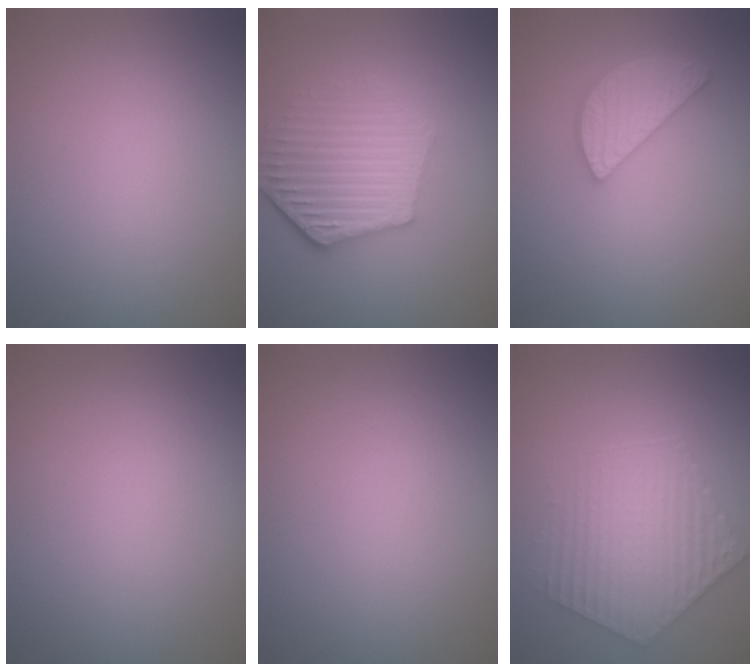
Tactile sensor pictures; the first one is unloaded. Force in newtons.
{"total": 5.6, "press": 4.2, "slide": 3.7}
{"total": 3.7, "press": 3.2, "slide": 1.8}
{"total": 0.0}
{"total": 0.0}
{"total": 4.0, "press": 3.8, "slide": 1.4}